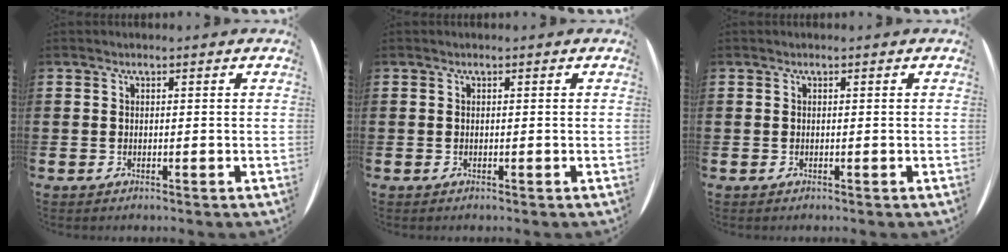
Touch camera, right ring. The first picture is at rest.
{"total": 0.0}
{"total": 0.0}